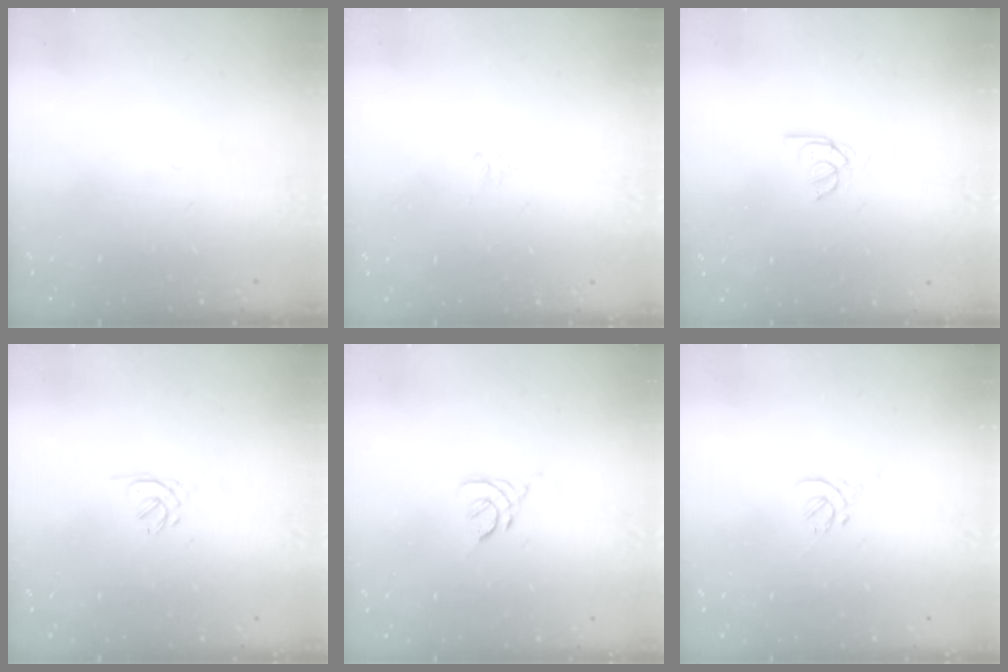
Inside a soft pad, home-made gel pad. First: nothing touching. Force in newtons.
{"total": 0.7, "press": 0.5, "slide": 0.4}
{"total": 2.6, "press": 2.6, "slide": 0.2}
{"total": 1.6, "press": 1.5, "slide": 0.5}
{"total": 2.8, "press": 2.8, "slide": 0.7}
{"total": 0.0}